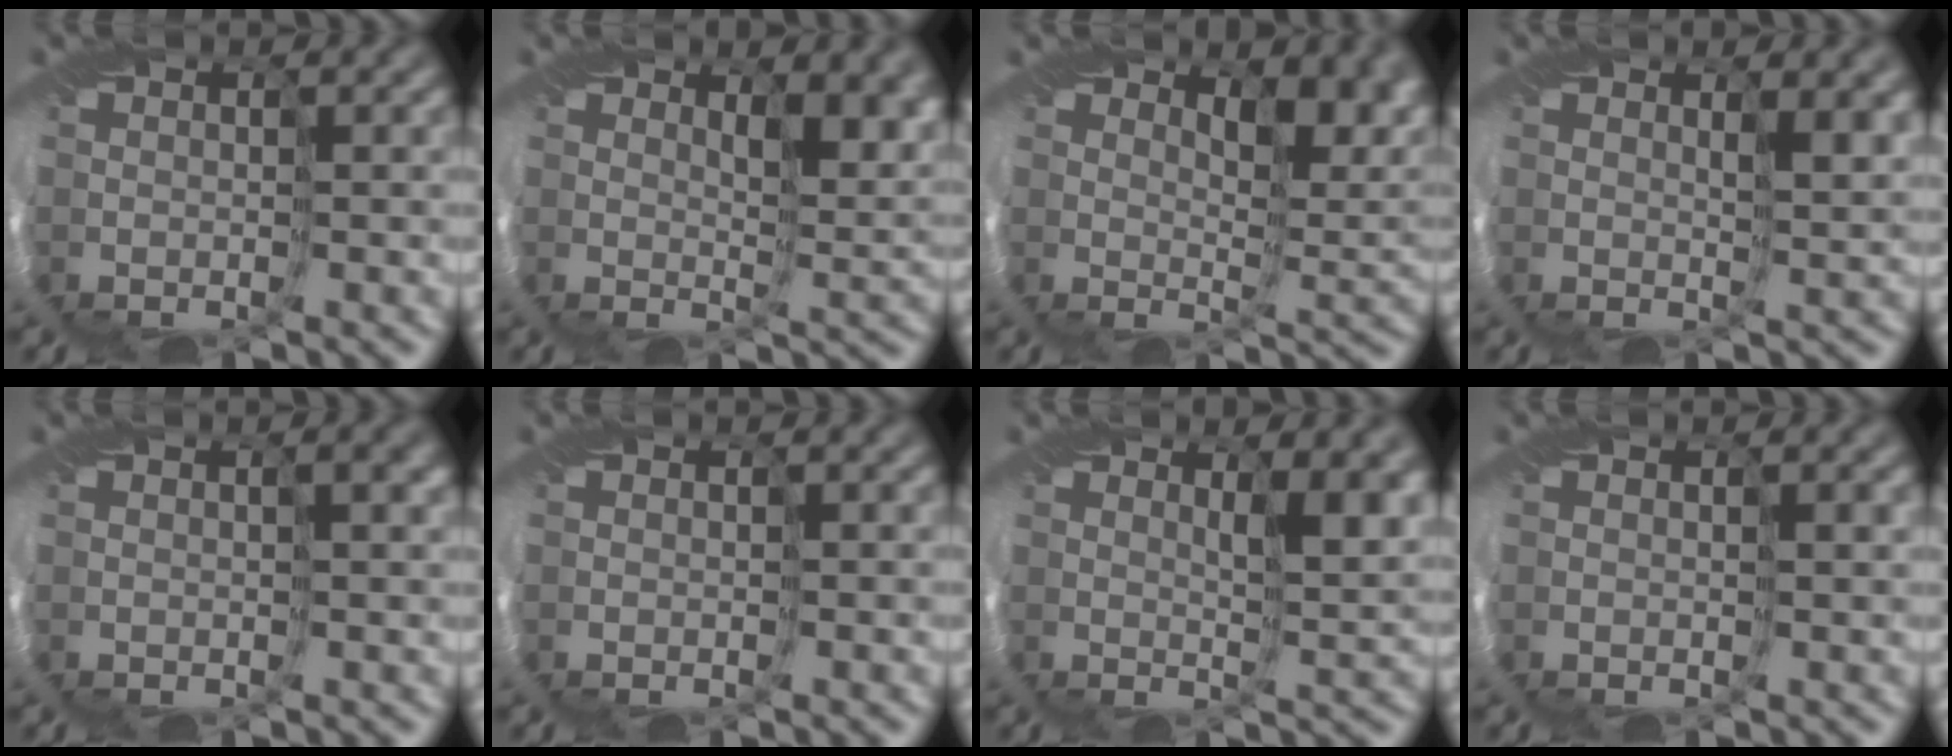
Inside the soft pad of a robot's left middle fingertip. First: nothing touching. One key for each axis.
{"total": 4.1, "fx": 2.8, "fy": 1.4, "fz": 2.8, "tx": -0.043, "ty": -0.006, "tz": 0.054}
{"total": 4.7, "fx": 3.3, "fy": 1.8, "fz": 2.8, "tx": -0.037, "ty": -0.007, "tz": 0.059}
{"total": 2.2, "fx": 1.7, "fy": -0.5, "fz": 1.3, "tx": -0.025, "ty": 0.007, "tz": 0.028}
{"total": 1.9, "fx": 1.1, "fy": -0.1, "fz": 1.6, "tx": -0.025, "ty": 0.007, "tz": 0.014}
{"total": 0.0}
{"total": 3.3, "fx": 2.1, "fy": -0.1, "fz": 2.6, "tx": -0.041, "ty": 0.005, "tz": 0.033}
{"total": 0.7, "fx": 0.5, "fy": -0.3, "fz": 0.3, "tx": -0.006, "ty": 0.004, "tz": 0.006}